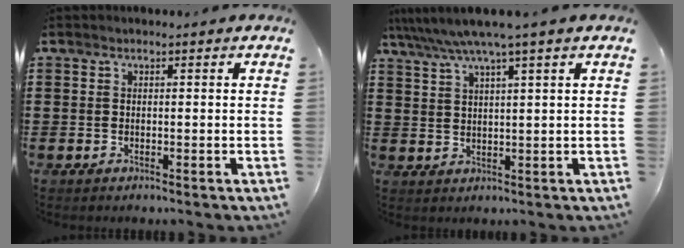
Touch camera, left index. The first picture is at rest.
{"total": 4.8, "force": [3.5, -0.4, 3.4], "torque": [-0.076, -0.011, 0.057]}